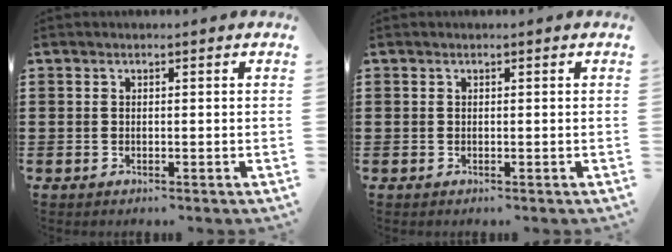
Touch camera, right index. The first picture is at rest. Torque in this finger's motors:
{"motor_torque": [-0.08, 0.09, 0.00, 0.00]}